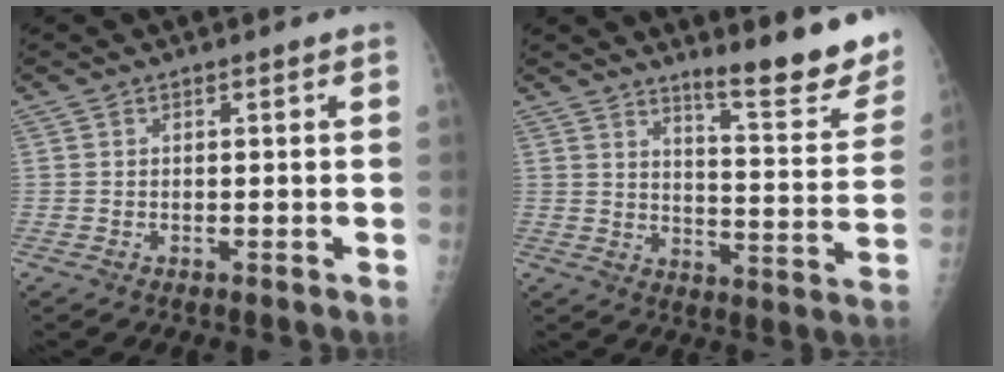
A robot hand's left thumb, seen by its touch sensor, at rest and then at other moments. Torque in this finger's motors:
{"motor_torque": [3.16, 1.85, 0.42, -0.37, 0.12]}